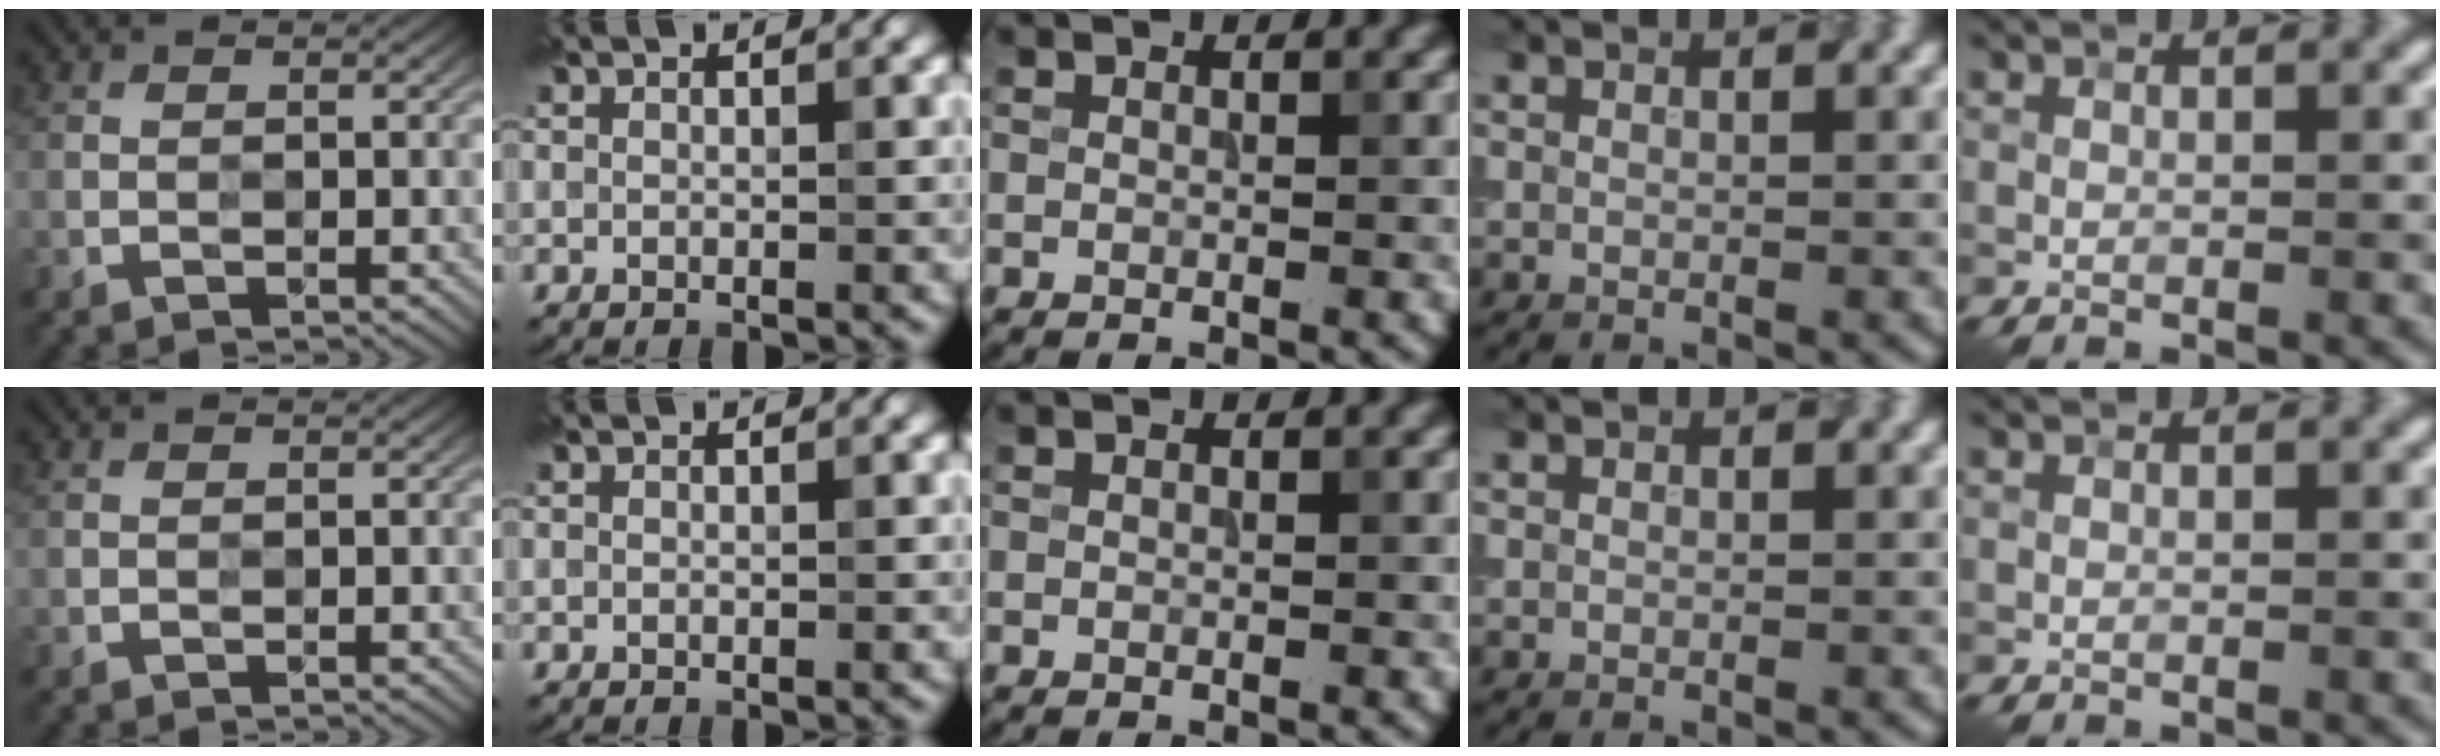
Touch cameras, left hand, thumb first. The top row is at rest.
{}